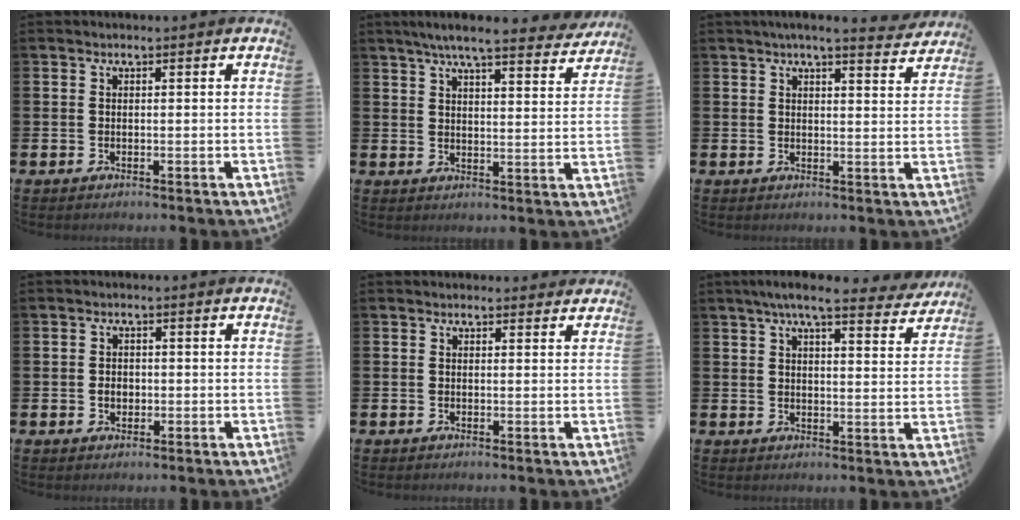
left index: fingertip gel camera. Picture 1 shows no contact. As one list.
[{"total": 7.0, "force": [6.3, 0.6, 2.9], "torque": [-0.067, -0.029, 0.110]}, {"total": 4.8, "force": [4.5, -0.1, 1.6], "torque": [-0.034, -0.020, 0.078]}, {"total": 1.8, "force": [-0.3, 1.4, 1.0], "torque": [-0.011, 0.004, -0.010]}, {"total": 0.9, "force": [0.8, 0.4, 0.1], "torque": [0.004, 0.003, 0.013]}, {"total": 6.9, "force": [6.0, 0.9, 3.1], "torque": [-0.062, -0.024, 0.103]}]